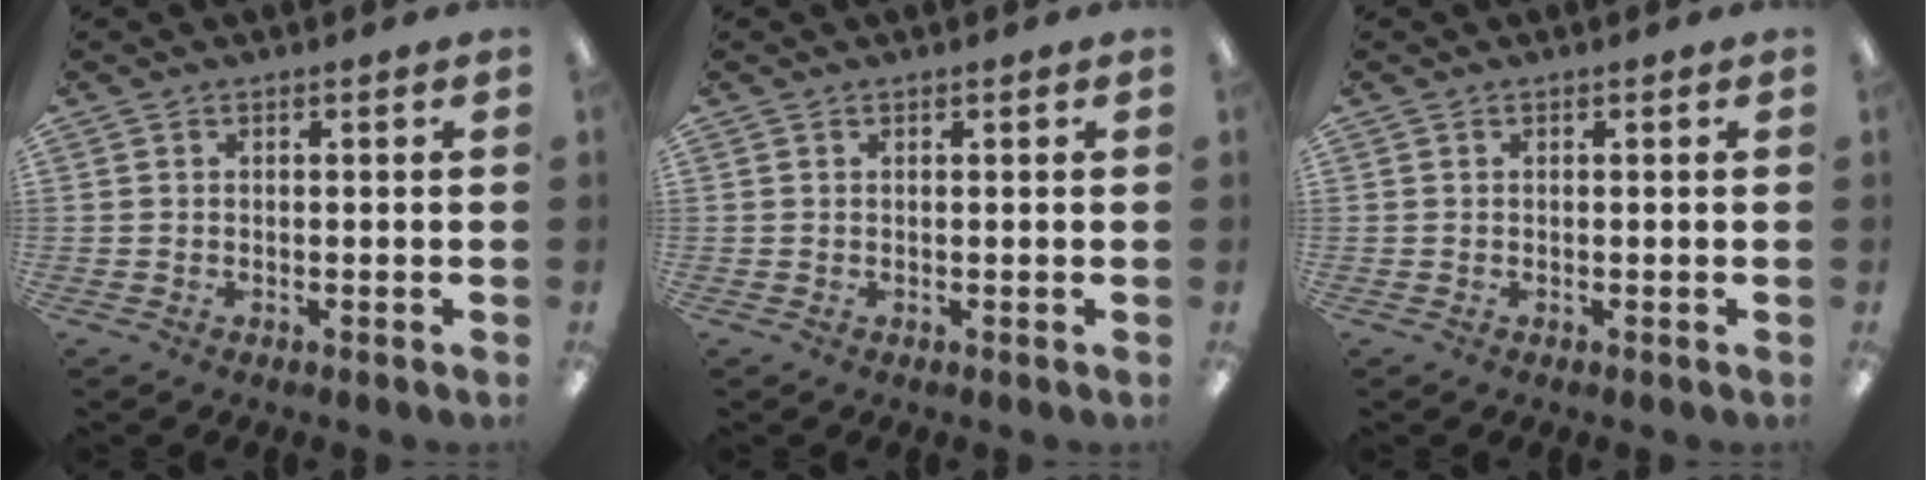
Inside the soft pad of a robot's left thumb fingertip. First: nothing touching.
{"total": 0.5, "force": [0.4, 0.1, 0.4], "torque": [-0.007, 0.001, 0.006]}
{"total": 0.0}